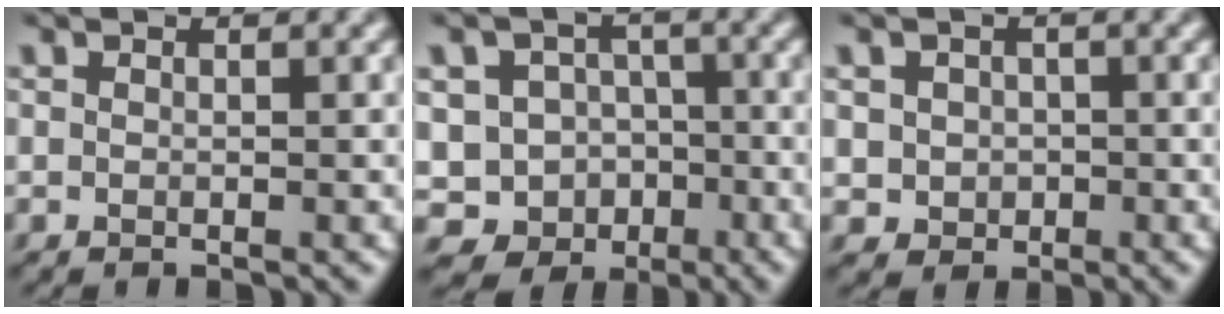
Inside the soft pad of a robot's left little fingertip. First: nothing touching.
{"total": 9.2, "force": [-4.3, 7.9, 1.8], "torque": [-0.020, 0.005, -0.084]}
{"total": 2.0, "force": [-0.1, 1.9, 0.6], "torque": [-0.003, 0.001, -0.001]}